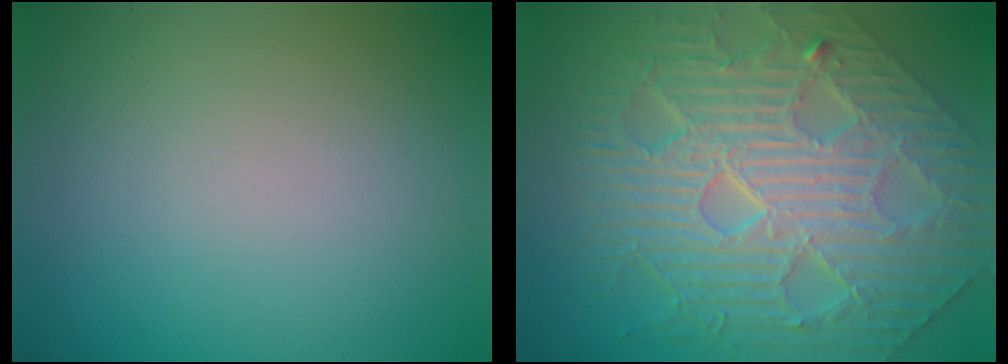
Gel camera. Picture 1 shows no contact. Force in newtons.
{"total": 10.4, "press": 7.7, "slide": 6.9}